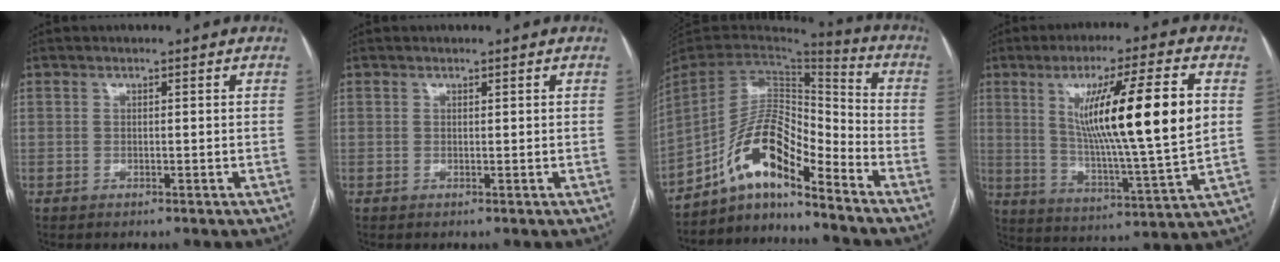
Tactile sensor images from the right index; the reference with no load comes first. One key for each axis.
{"total": 0.0}
{"total": 12.9, "fx": -9.0, "fy": 3.1, "fz": 8.8, "tx": -0.163, "ty": 0.030, "tz": -0.160}
{"total": 19.0, "fx": 4.0, "fy": 0.2, "fz": 18.5, "tx": -0.305, "ty": -0.009, "tz": 0.060}